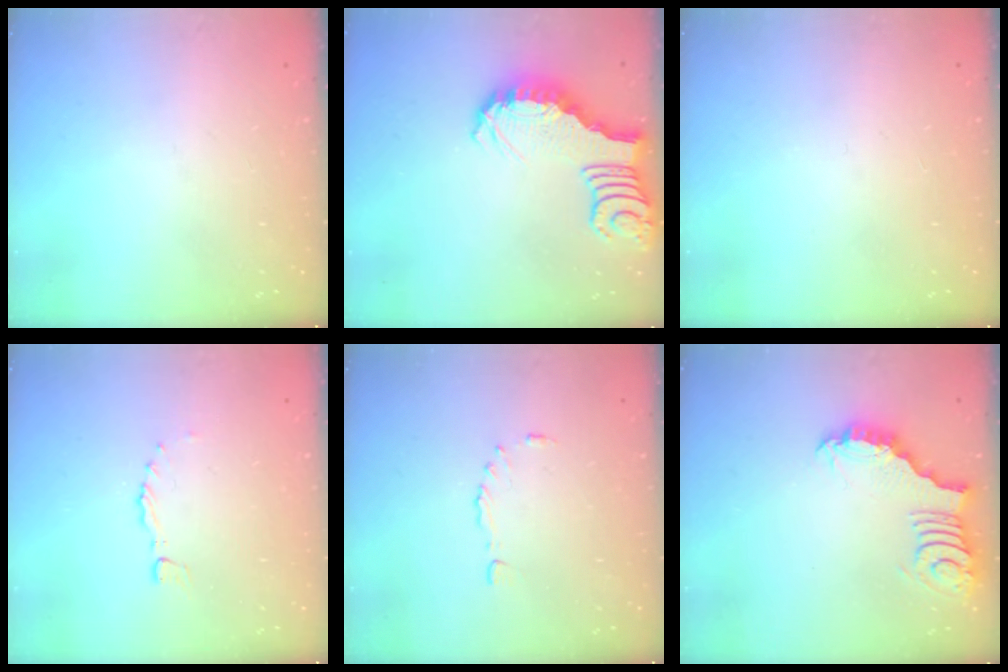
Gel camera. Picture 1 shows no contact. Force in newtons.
{"total": 2.8, "press": 2.8, "slide": 0.5}
{"total": 1.6, "press": 1.6, "slide": 0.1}
{"total": 0.0}
{"total": 4.2, "press": 4.1, "slide": 0.5}
{"total": 2.4, "press": 2.4, "slide": 0.3}